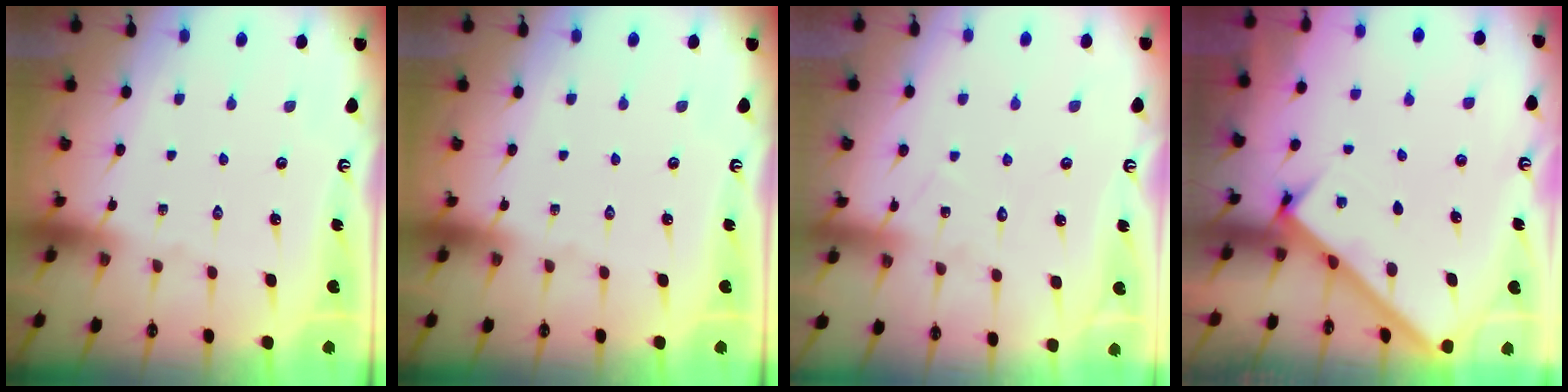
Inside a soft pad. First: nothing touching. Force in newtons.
{"total": 0.0}
{"total": 7.0, "press": 7.0, "slide": 0.7}
{"total": 2.6, "press": 2.5, "slide": 0.3}